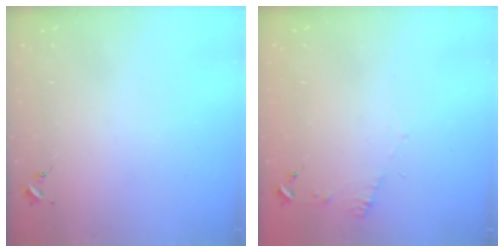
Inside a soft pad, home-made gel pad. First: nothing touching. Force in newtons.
{"total": 5.6, "press": 5.6, "slide": 0.7}